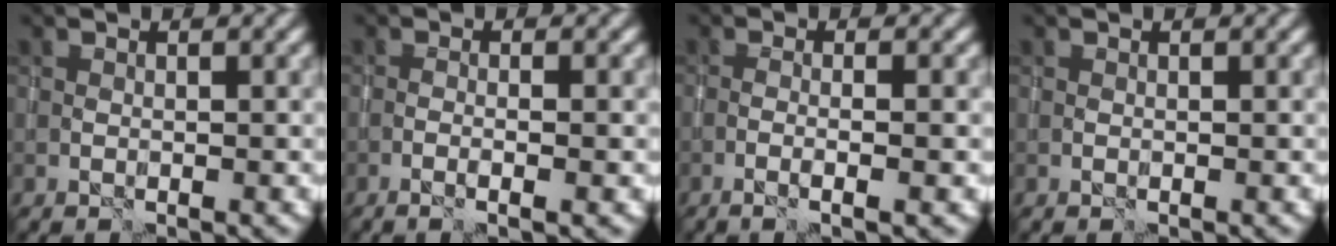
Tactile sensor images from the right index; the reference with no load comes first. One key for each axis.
{"total": 1.7, "fx": -0.7, "fy": 0.0, "fz": 1.6, "tx": -0.028, "ty": 0.005, "tz": -0.016}
{"total": 2.4, "fx": -0.9, "fy": 0.2, "fz": 2.2, "tx": -0.033, "ty": 0.006, "tz": -0.023}
{"total": 0.0}